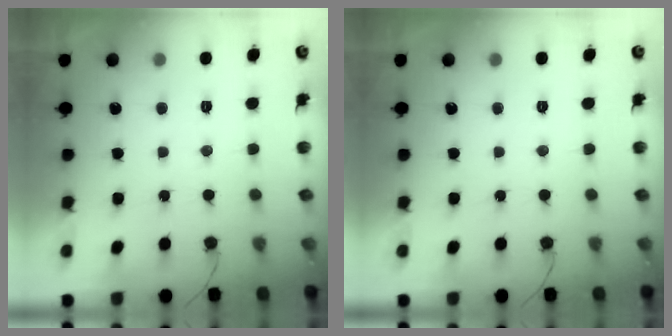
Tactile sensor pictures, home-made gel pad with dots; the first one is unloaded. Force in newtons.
{"total": 0.0}